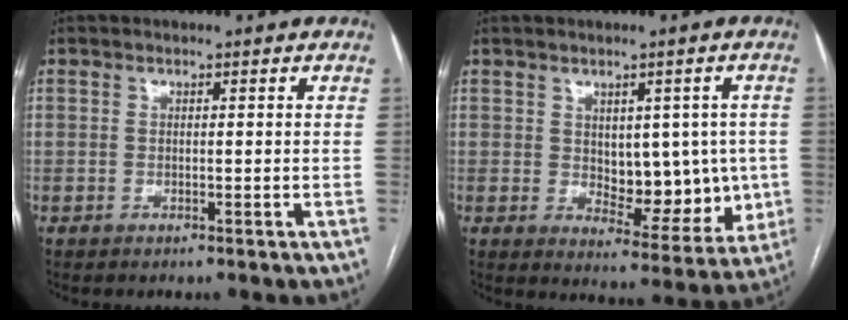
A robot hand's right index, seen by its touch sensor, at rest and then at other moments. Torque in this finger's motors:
{"motor_torque": [0.02, 0.11, 0.05, 0.01]}